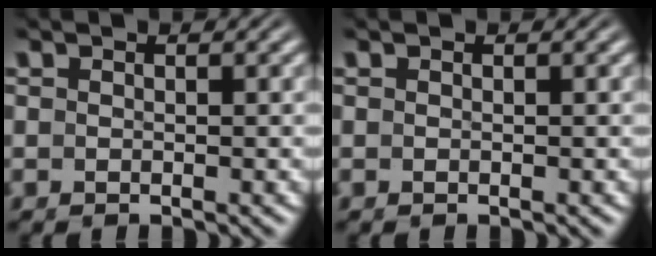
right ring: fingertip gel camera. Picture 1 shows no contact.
{"total": 0.0}